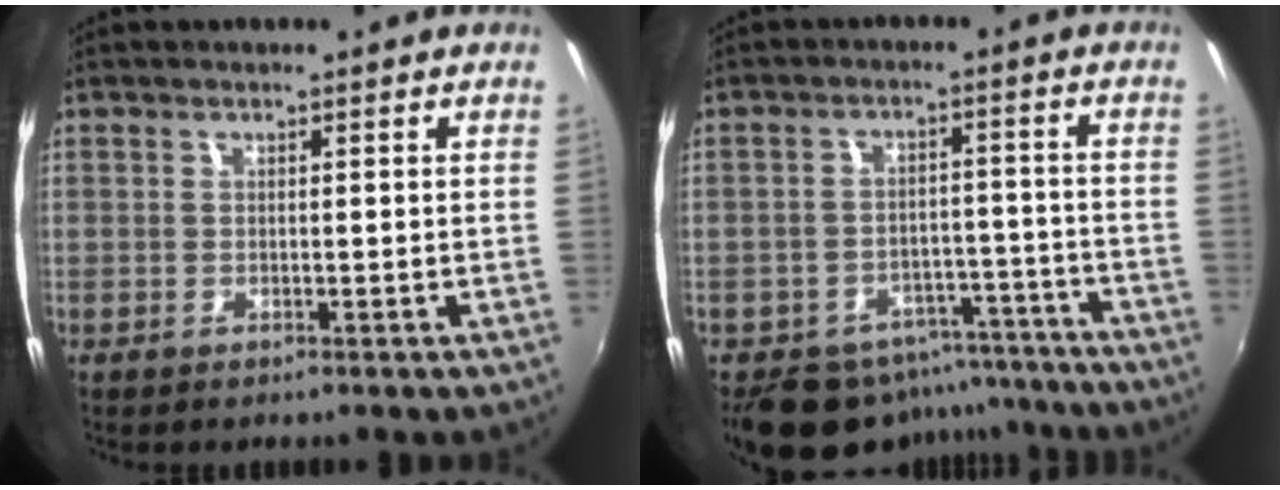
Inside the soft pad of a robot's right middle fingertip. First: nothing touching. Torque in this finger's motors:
{"motor_torque": [0.97, -1.17, -0.02, 0.00]}